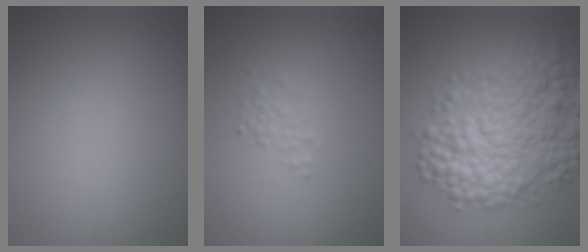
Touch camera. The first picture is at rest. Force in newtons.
{"total": 1.3, "press": 1.3, "slide": 0.0}
{"total": 9.0, "press": 9.0, "slide": 0.1}